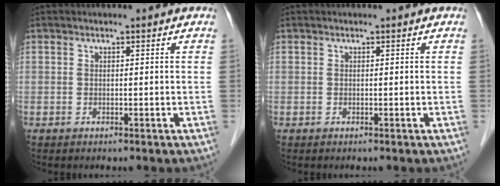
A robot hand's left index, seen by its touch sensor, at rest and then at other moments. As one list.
[{"total": 0.0}]